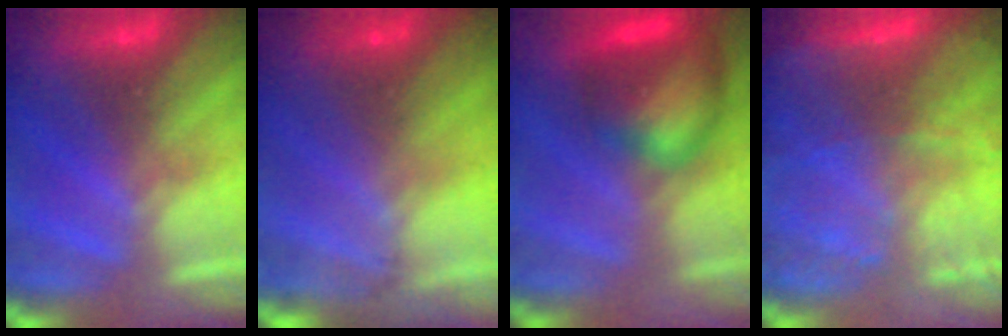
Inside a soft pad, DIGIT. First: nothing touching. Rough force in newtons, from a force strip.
{"total": 8.7}
{"total": 7.7}
{"total": 8.5}